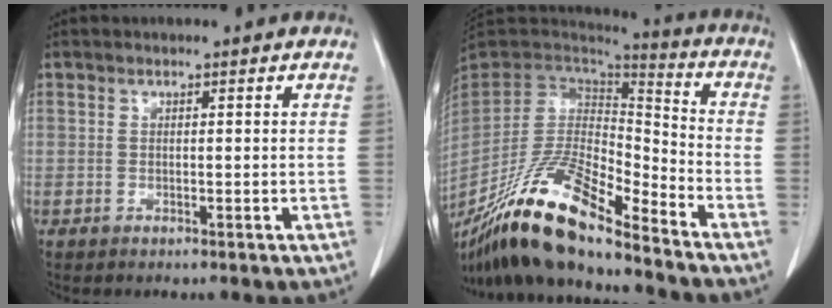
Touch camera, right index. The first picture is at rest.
{"total": 20.1, "force": [-15.4, 3.2, 12.4], "torque": [-0.257, -0.018, -0.291]}